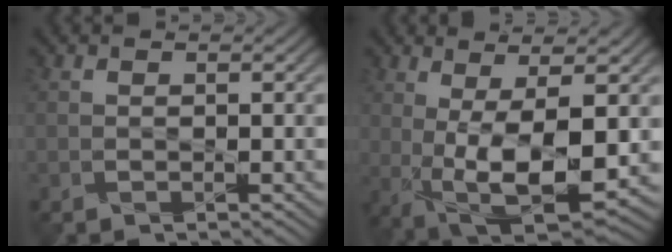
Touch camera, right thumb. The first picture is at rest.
{"total": 11.0, "force": [-0.2, 3.7, 10.3], "torque": [-0.195, -0.007, 0.004]}